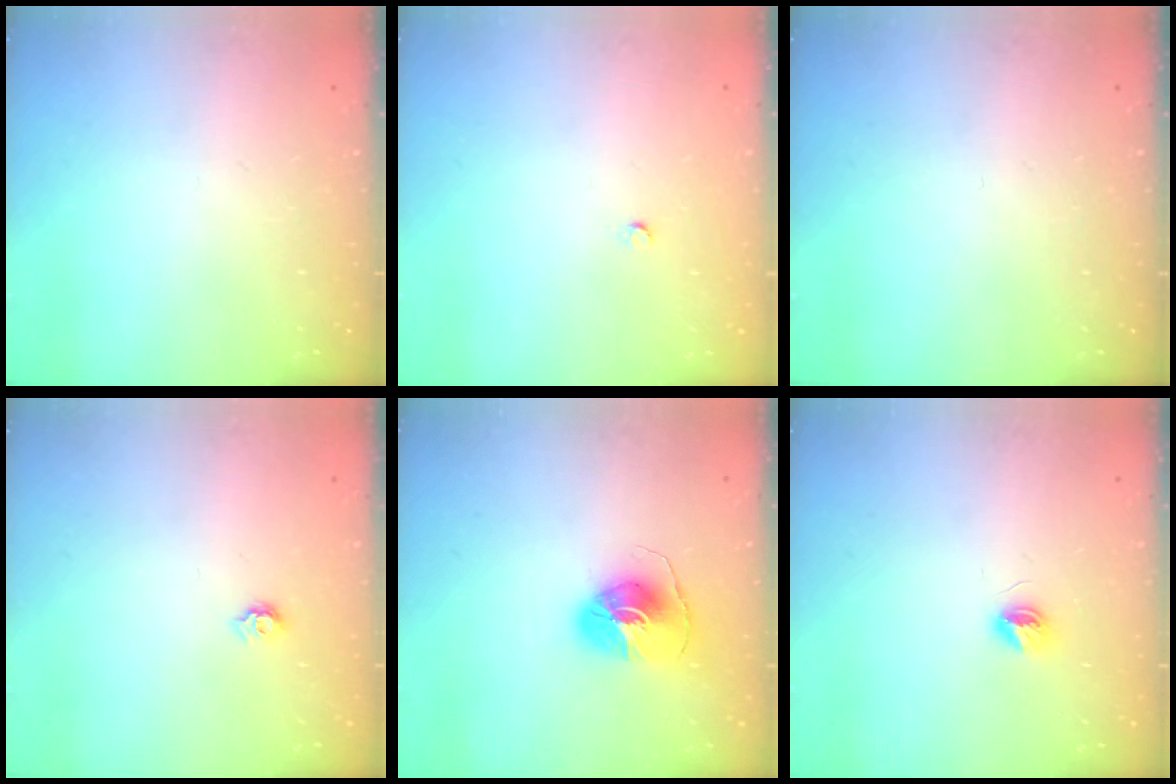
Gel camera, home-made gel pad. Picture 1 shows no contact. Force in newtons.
{"total": 2.2, "press": 2.2, "slide": 0.3}
{"total": 0.0}
{"total": 4.6, "press": 4.6, "slide": 0.6}
{"total": 8.5, "press": 8.5, "slide": 0.2}
{"total": 4.9, "press": 4.9, "slide": 0.4}